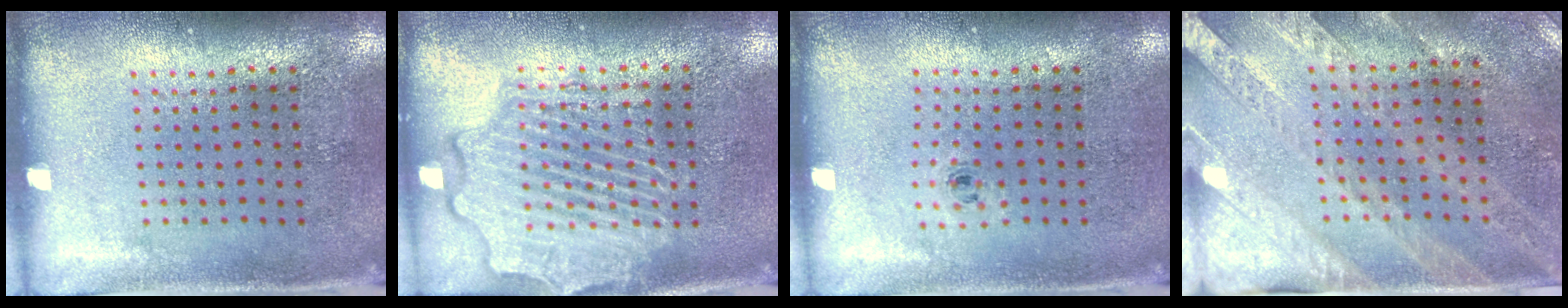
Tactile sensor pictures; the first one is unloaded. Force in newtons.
{"total": 4.1, "press": 4.1, "slide": 0.6}
{"total": 0.5, "press": 0.3, "slide": 0.4}
{"total": 2.4, "press": 2.1, "slide": 1.2}